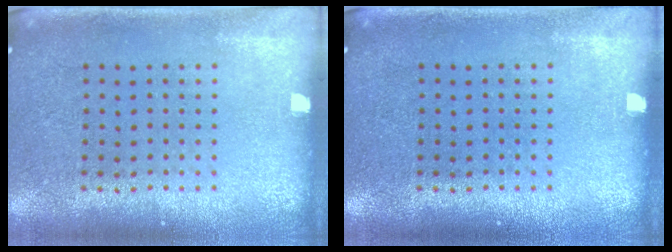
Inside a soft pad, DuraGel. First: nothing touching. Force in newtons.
{"total": 0.0}